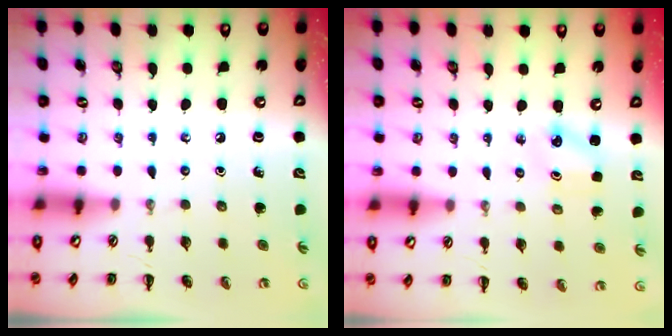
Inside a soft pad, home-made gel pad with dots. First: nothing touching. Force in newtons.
{"total": 2.3, "press": 2.2, "slide": 0.7}